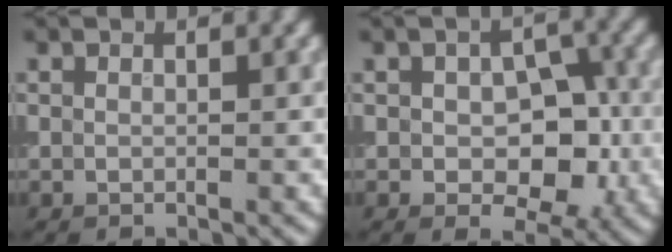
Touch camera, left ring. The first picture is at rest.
{"total": 6.0, "force": [-0.6, 3.6, 4.7], "torque": [-0.062, -0.007, -0.008]}